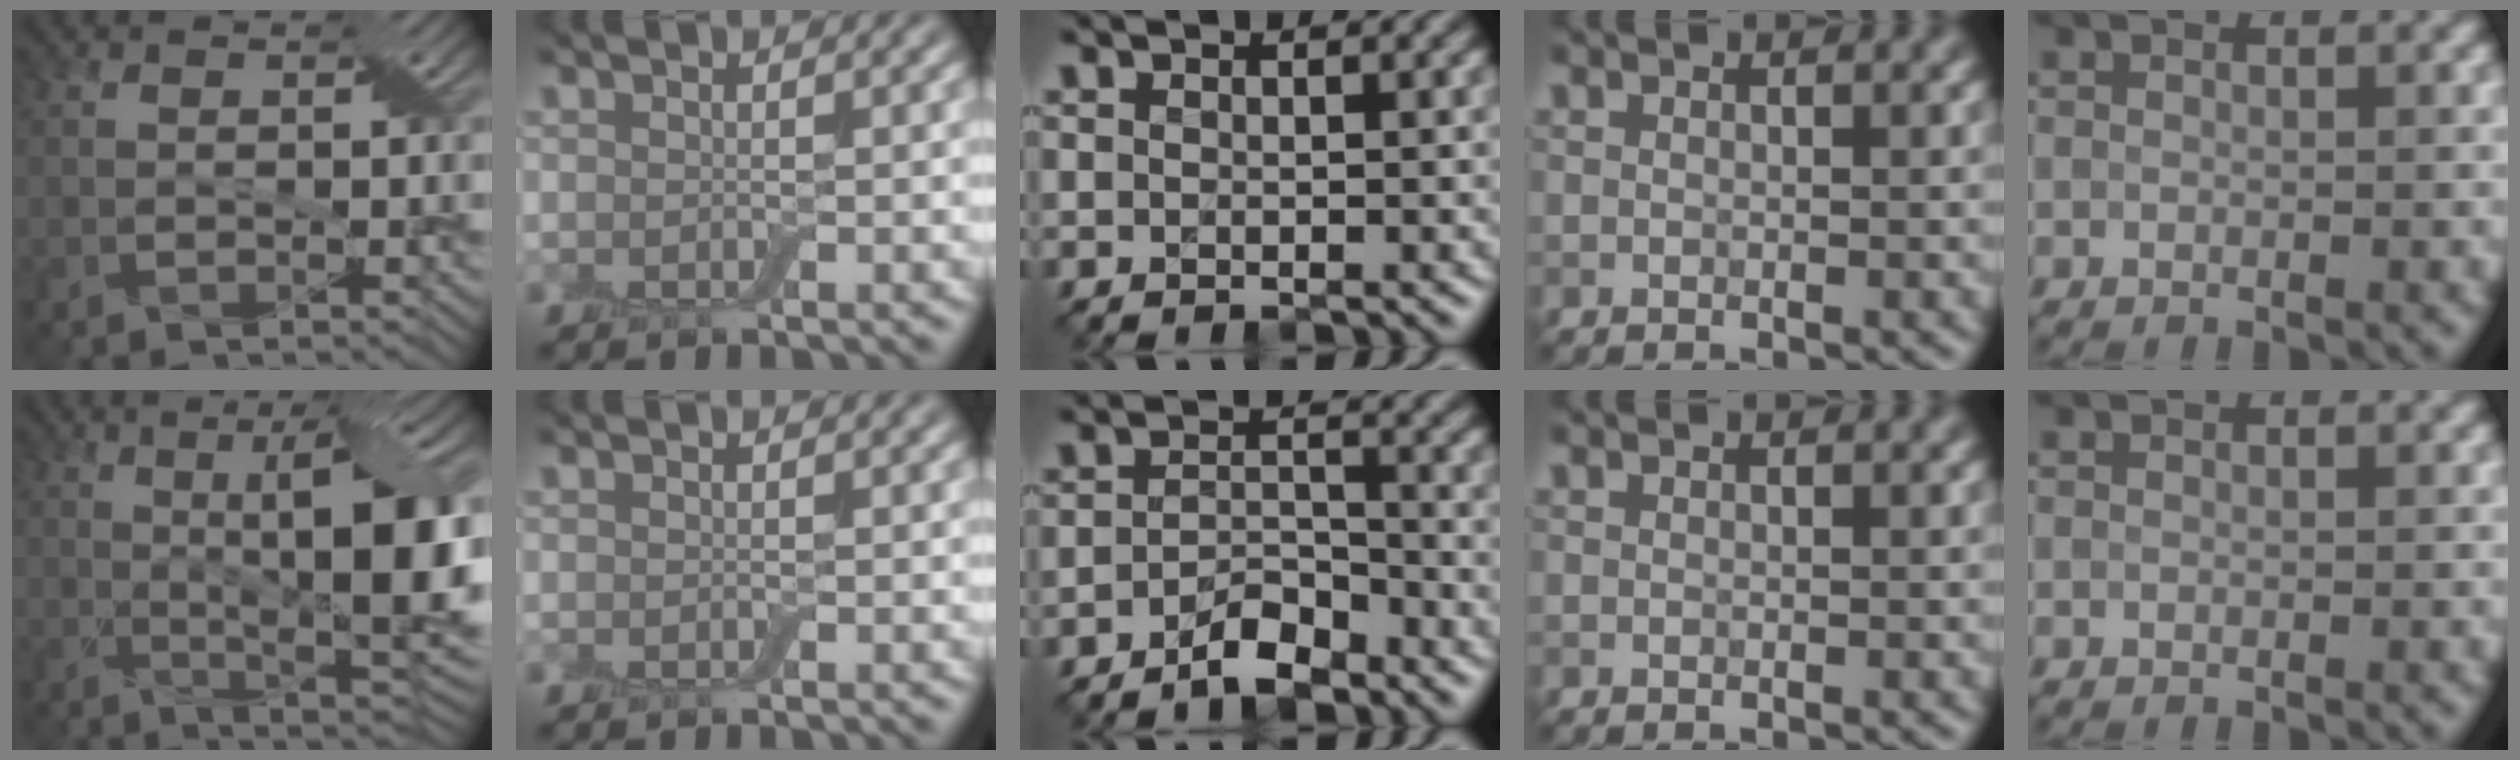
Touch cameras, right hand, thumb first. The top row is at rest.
{"thumb": {"total": 14.2, "force": [1.4, 3.9, 13.6], "torque": [-0.187, 0.010, 0.026]}, "middle": {"total": 3.3, "force": [-2.5, 1.1, 1.9], "torque": [-0.032, 0.009, -0.048]}}